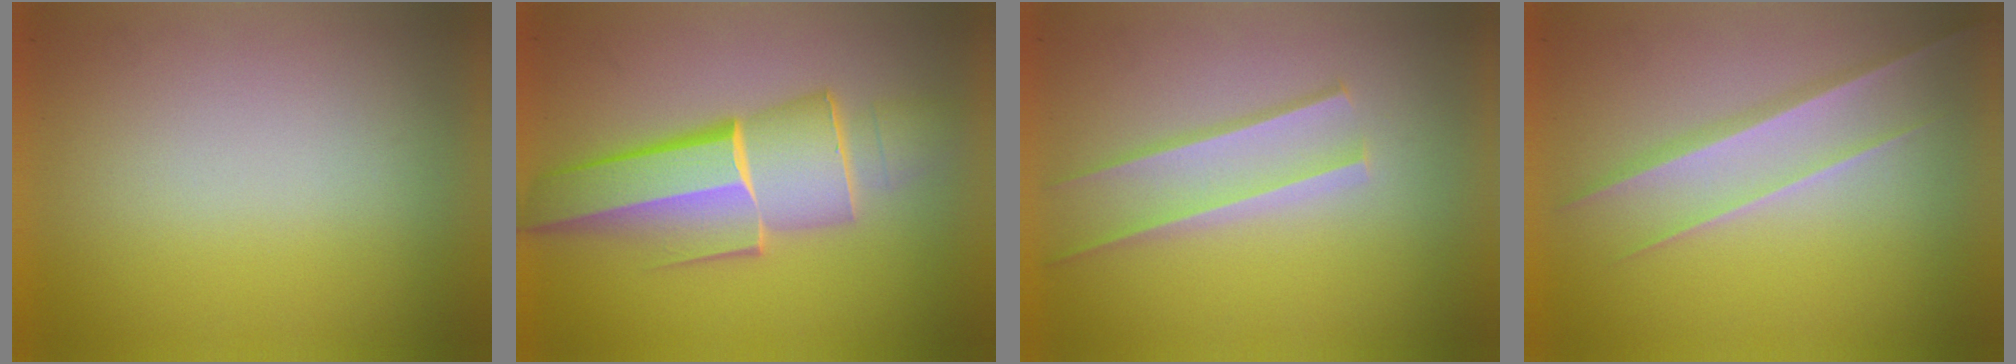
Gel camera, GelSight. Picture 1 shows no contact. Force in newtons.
{"total": 6.7}
{"total": 1.7}
{"total": 1.5}